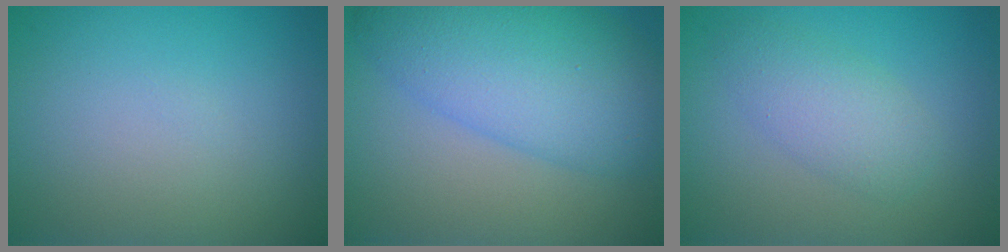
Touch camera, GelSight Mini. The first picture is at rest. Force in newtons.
{"total": 9.0, "press": 9.0, "slide": 0.0}
{"total": 3.0, "press": 3.0, "slide": 0.1}